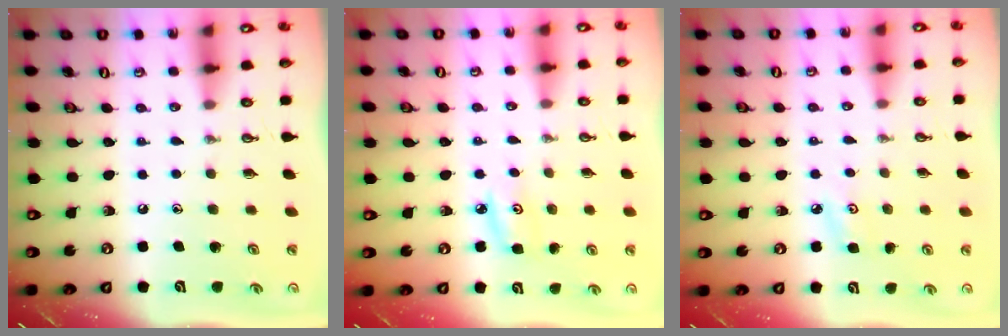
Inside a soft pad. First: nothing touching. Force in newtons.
{"total": 5.2, "press": 5.2, "slide": 0.5}
{"total": 3.9, "press": 3.8, "slide": 0.6}